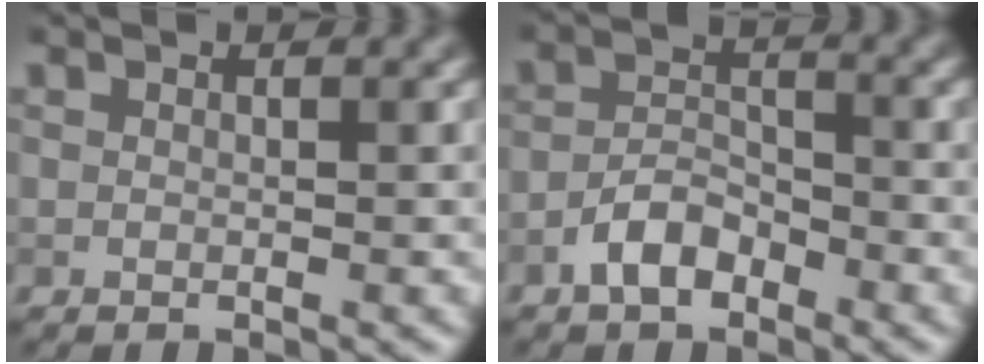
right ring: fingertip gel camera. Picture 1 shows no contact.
{"total": 3.3, "force": [-2.2, 1.6, 1.9], "torque": [-0.033, 0.010, -0.045]}